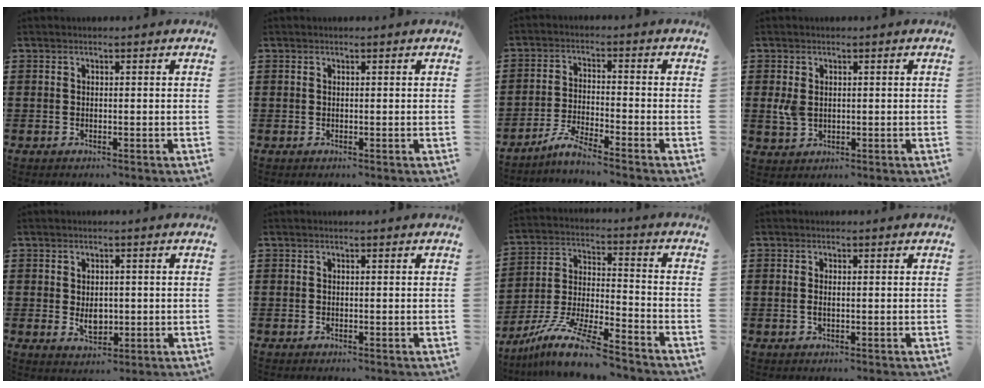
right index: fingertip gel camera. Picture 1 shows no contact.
{"total": 0.0}
{"total": 4.1, "force": [-3.8, -0.1, 1.6], "torque": [-0.042, -0.003, -0.077]}
{"total": 2.8, "force": [0.4, 2.0, 1.9], "torque": [-0.050, 0.005, 0.005]}
{"total": 3.1, "force": [0.0, 2.0, 2.5], "torque": [-0.035, -0.004, -0.001]}
{"total": 0.0}
{"total": 11.2, "force": [-9.6, 1.1, 5.8], "torque": [-0.117, 0.016, -0.189]}
{"total": 1.2, "force": [-0.1, 0.5, 1.1], "torque": [-0.029, -0.001, -0.006]}